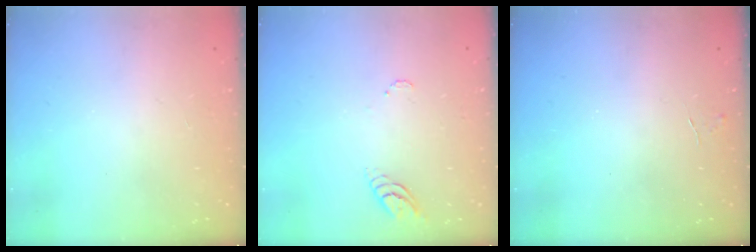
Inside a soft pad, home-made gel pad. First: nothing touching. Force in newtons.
{"total": 4.9, "press": 4.9, "slide": 0.4}
{"total": 3.8, "press": 3.7, "slide": 0.4}